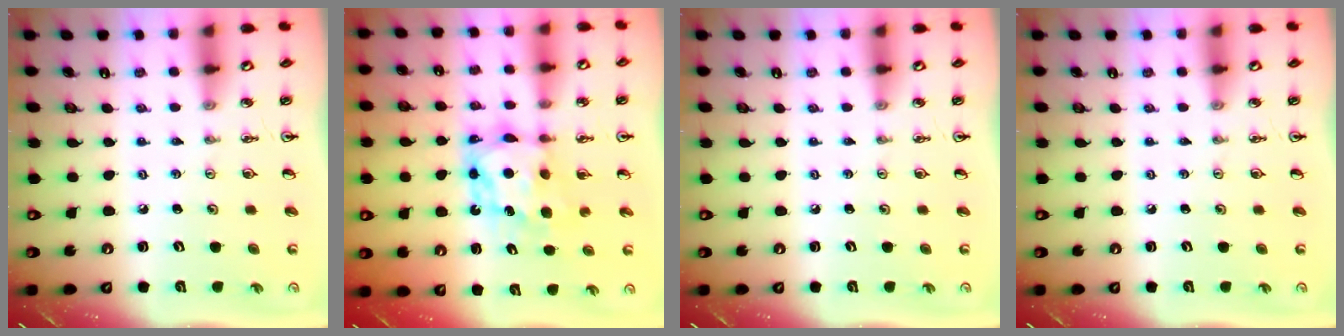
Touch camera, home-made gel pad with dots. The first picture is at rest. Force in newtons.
{"total": 7.6, "press": 7.6, "slide": 0.8}
{"total": 0.0}
{"total": 0.0}